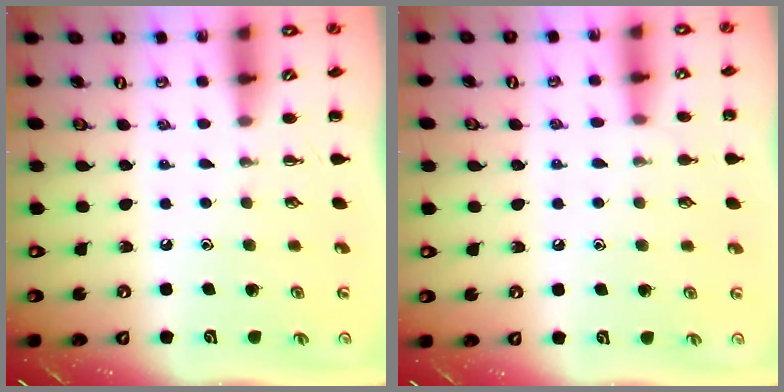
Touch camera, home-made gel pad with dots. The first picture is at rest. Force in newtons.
{"total": 5.1, "press": 4.8, "slide": 1.7}